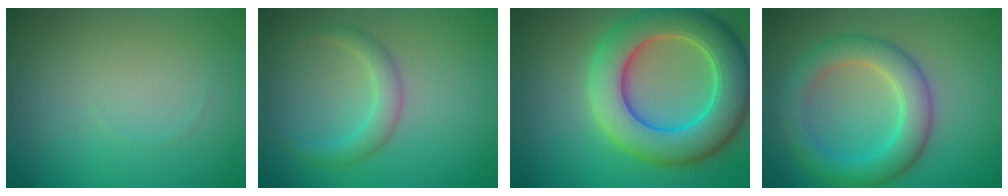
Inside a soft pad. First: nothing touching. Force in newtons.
{"total": 2.2, "press": 2.2, "slide": 0.1}
{"total": 9.3, "press": 9.3, "slide": 0.8}
{"total": 5.0, "press": 5.0, "slide": 0.3}